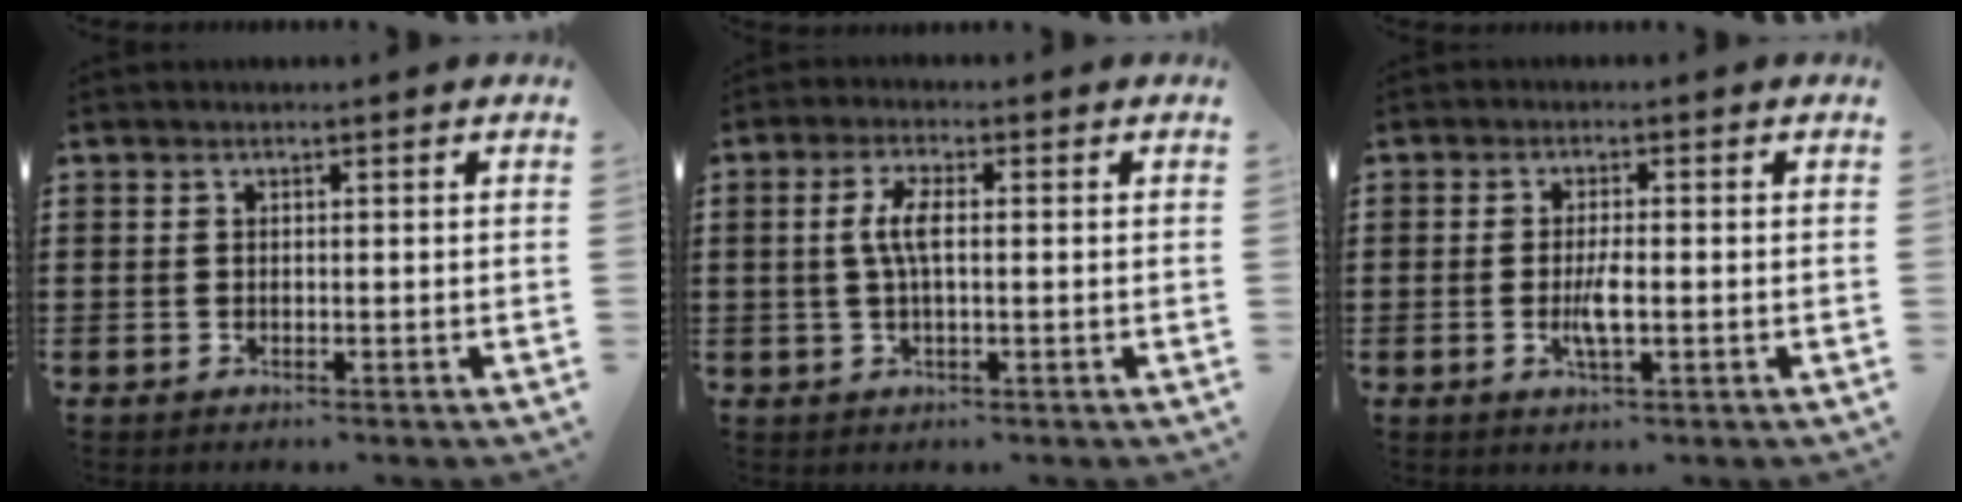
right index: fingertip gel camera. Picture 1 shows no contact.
{"total": 4.3, "force": [0.1, 1.1, 4.1], "torque": [-0.091, -0.002, -0.006]}
{"total": 3.5, "force": [-0.8, 0.7, 3.4], "torque": [-0.072, -0.007, -0.017]}